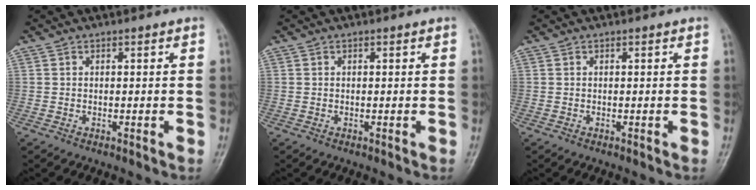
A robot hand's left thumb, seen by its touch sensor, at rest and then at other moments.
{"total": 0.0}
{"total": 0.0}